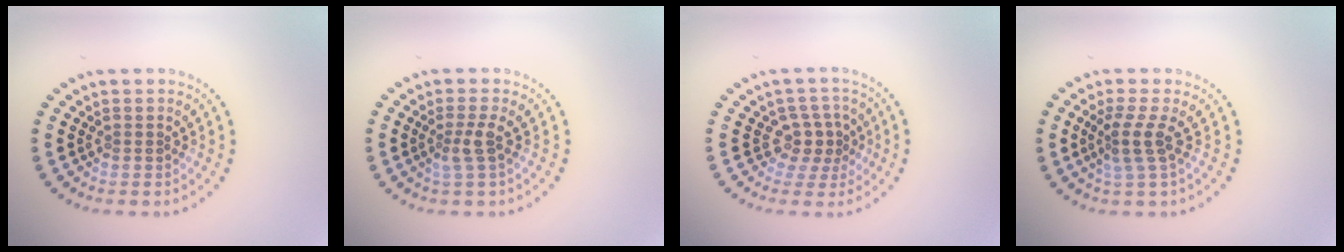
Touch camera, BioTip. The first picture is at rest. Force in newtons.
{"total": 1.8, "press": 1.3, "slide": 1.3}
{"total": 2.5, "press": 1.9, "slide": 1.6}
{"total": 2.6, "press": 1.9, "slide": 1.7}